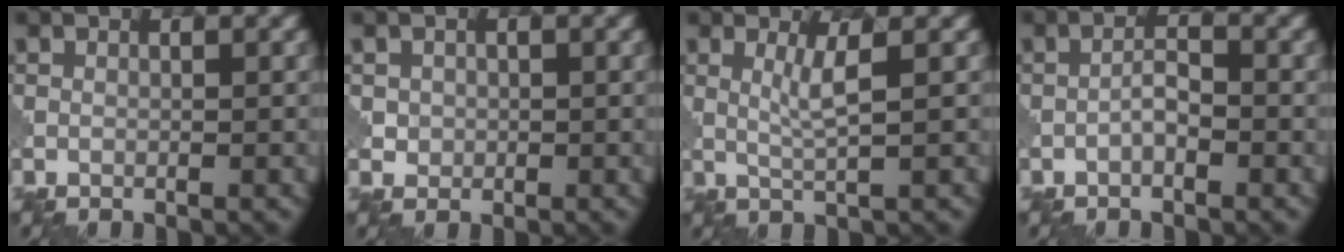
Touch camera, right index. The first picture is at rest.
{"total": 1.3, "force": [0.1, 1.3, 0.3], "torque": [0.003, -0.004, 0.004]}
{"total": 2.5, "force": [0.5, 0.3, 2.4], "torque": [-0.047, -0.003, 0.010]}
{"total": 1.7, "force": [-0.8, 0.5, 1.4], "torque": [-0.027, 0.007, -0.019]}